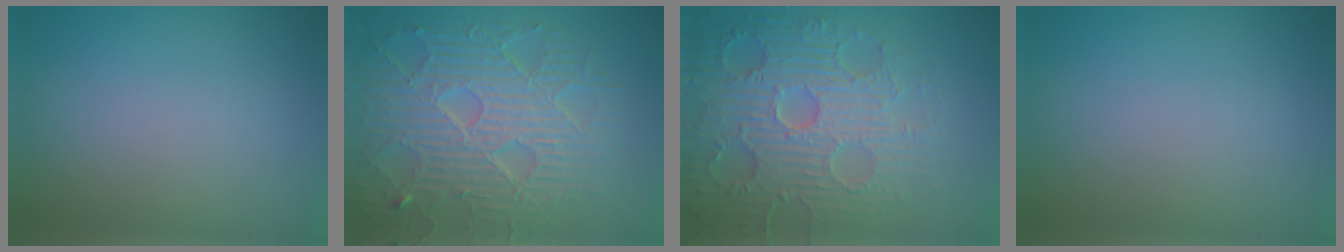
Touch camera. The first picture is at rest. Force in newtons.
{"total": 8.9, "press": 6.2, "slide": 6.4}
{"total": 7.1, "press": 6.0, "slide": 3.9}
{"total": 0.0}